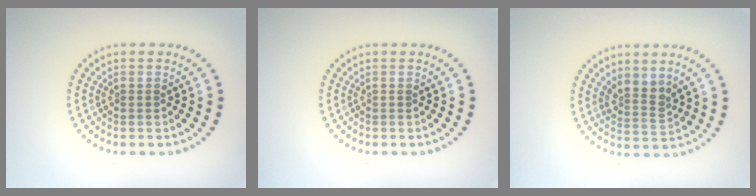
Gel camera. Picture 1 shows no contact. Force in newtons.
{"total": 0.0}
{"total": 2.4, "press": 1.8, "slide": 1.5}